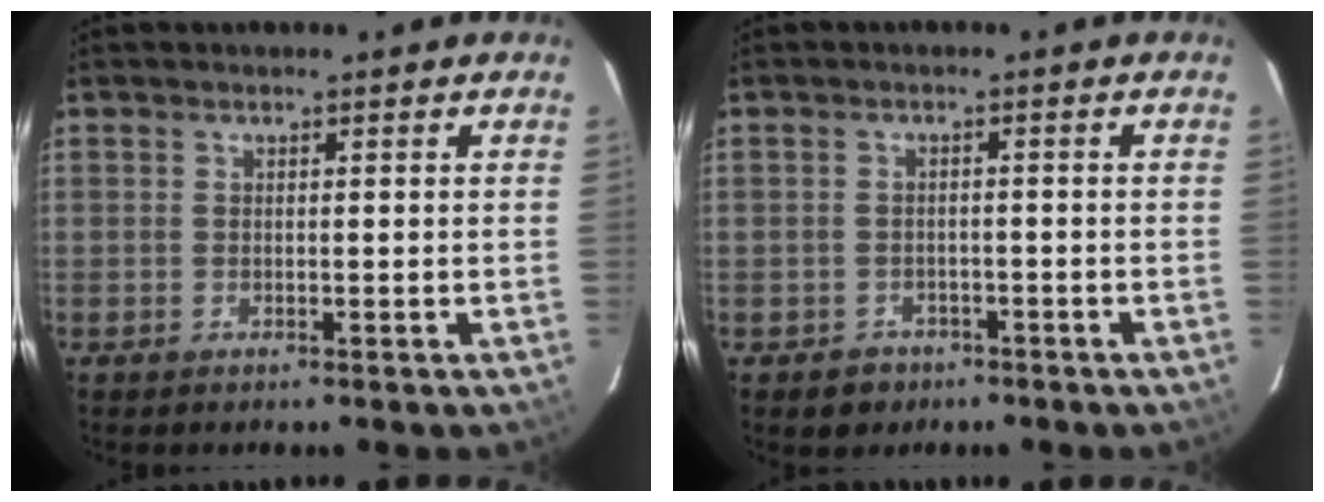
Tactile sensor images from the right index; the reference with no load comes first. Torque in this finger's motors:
{"motor_torque": [0.19, -0.12, -0.05, -0.05]}